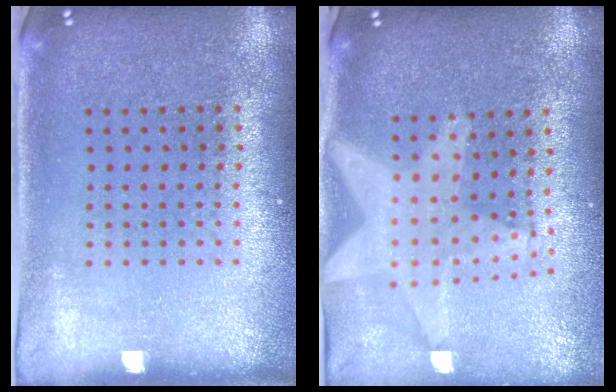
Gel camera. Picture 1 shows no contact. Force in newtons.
{"total": 2.2, "press": 1.8, "slide": 1.3}